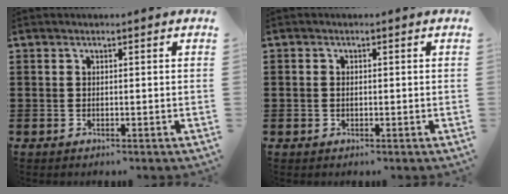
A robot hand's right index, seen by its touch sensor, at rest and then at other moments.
{"total": 0.8, "force": [0.0, 0.7, 0.5], "torque": [-0.012, 0.005, -0.001]}